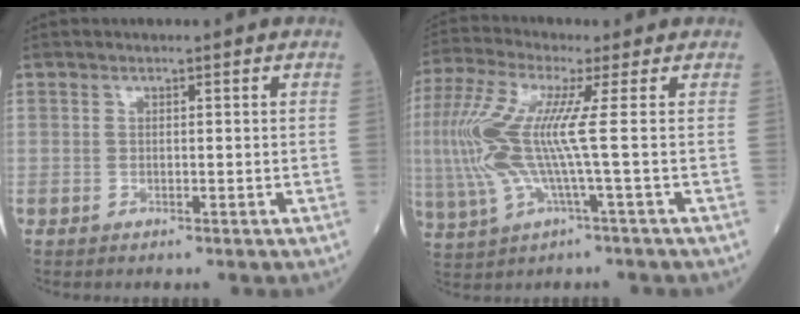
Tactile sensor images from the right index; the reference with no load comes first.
{"total": 12.5, "force": [0.4, 0.8, 12.5], "torque": [-0.297, 0.008, 0.000]}